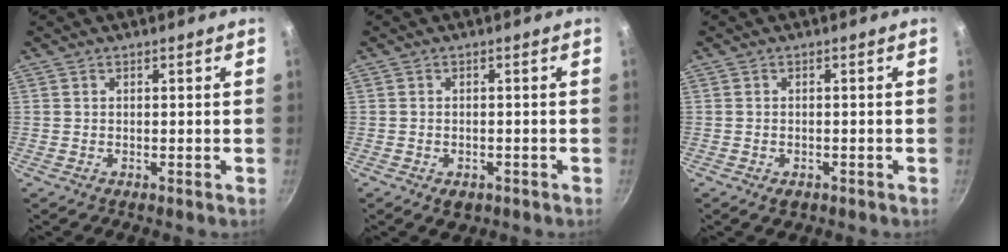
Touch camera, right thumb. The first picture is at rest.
{"total": 2.9, "force": [-1.4, 1.9, 1.6], "torque": [-0.022, 0.008, -0.011]}
{"total": 2.0, "force": [-1.1, 1.3, 1.1], "torque": [-0.018, 0.004, -0.010]}